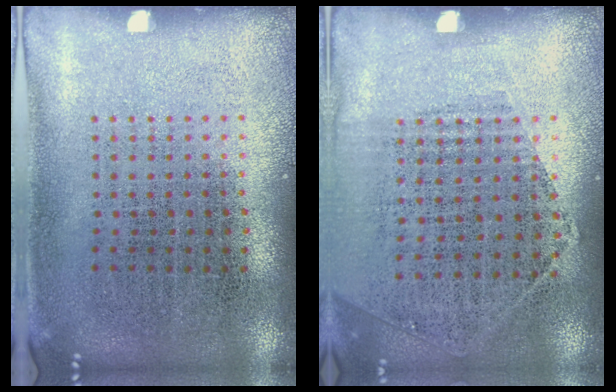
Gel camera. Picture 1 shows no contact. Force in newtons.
{"total": 1.2, "press": 1.0, "slide": 0.7}